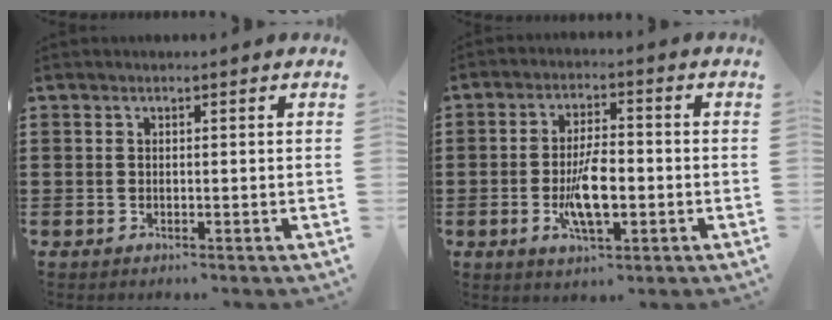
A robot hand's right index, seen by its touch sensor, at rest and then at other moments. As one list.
[{"total": 7.8, "force": [-1.8, 3.1, 6.9], "torque": [-0.141, -0.003, -0.035]}]